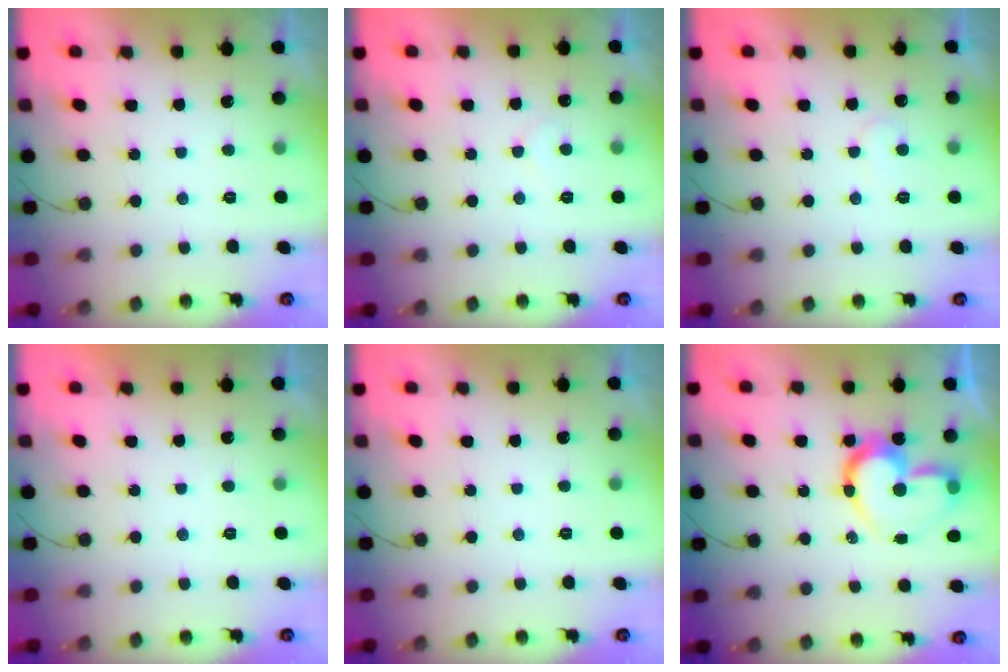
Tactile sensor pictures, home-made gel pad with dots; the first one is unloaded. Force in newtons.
{"total": 4.4, "press": 4.4, "slide": 0.3}
{"total": 5.4, "press": 5.4, "slide": 0.4}
{"total": 1.7, "press": 1.7, "slide": 0.1}
{"total": 0.0}
{"total": 15.2, "press": 15.1, "slide": 1.2}